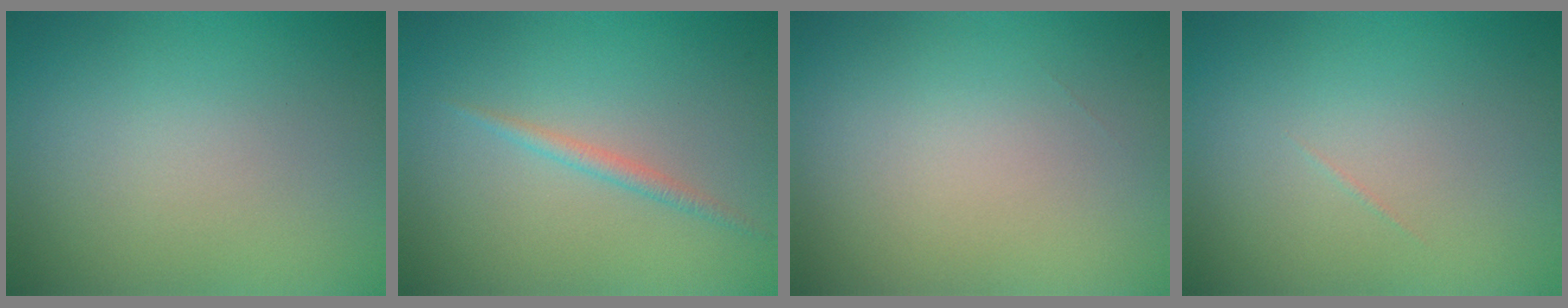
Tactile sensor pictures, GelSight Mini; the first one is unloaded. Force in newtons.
{"total": 1.2, "press": 1.2, "slide": 0.0}
{"total": 0.0}
{"total": 0.0}